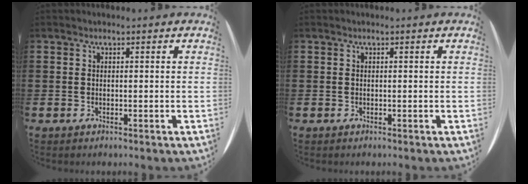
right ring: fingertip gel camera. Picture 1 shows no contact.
{"total": 0.0}